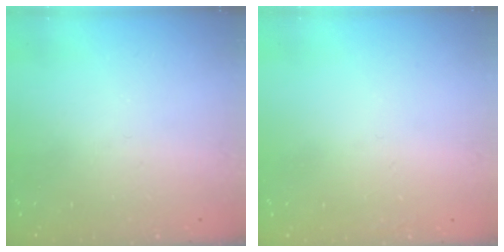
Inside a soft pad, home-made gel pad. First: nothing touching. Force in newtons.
{"total": 1.6, "press": 1.5, "slide": 0.1}